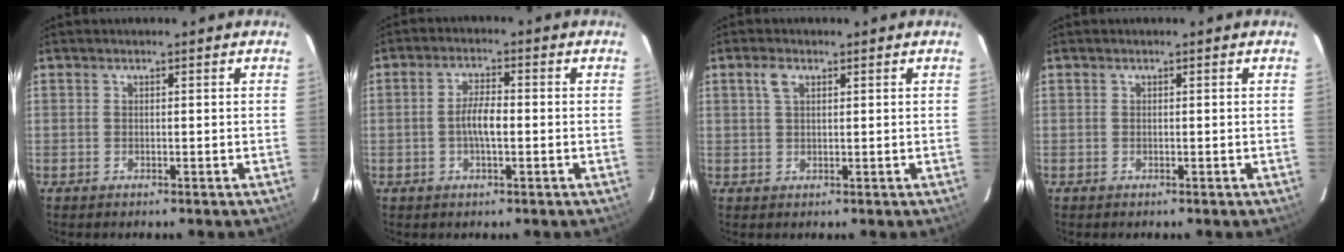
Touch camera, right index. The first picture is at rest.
{"total": 4.3, "force": [-0.8, 1.2, 4.1], "torque": [-0.080, 0.006, -0.015]}
{"total": 2.5, "force": [1.2, 1.3, 1.8], "torque": [-0.037, 0.006, 0.023]}
{"total": 0.0}